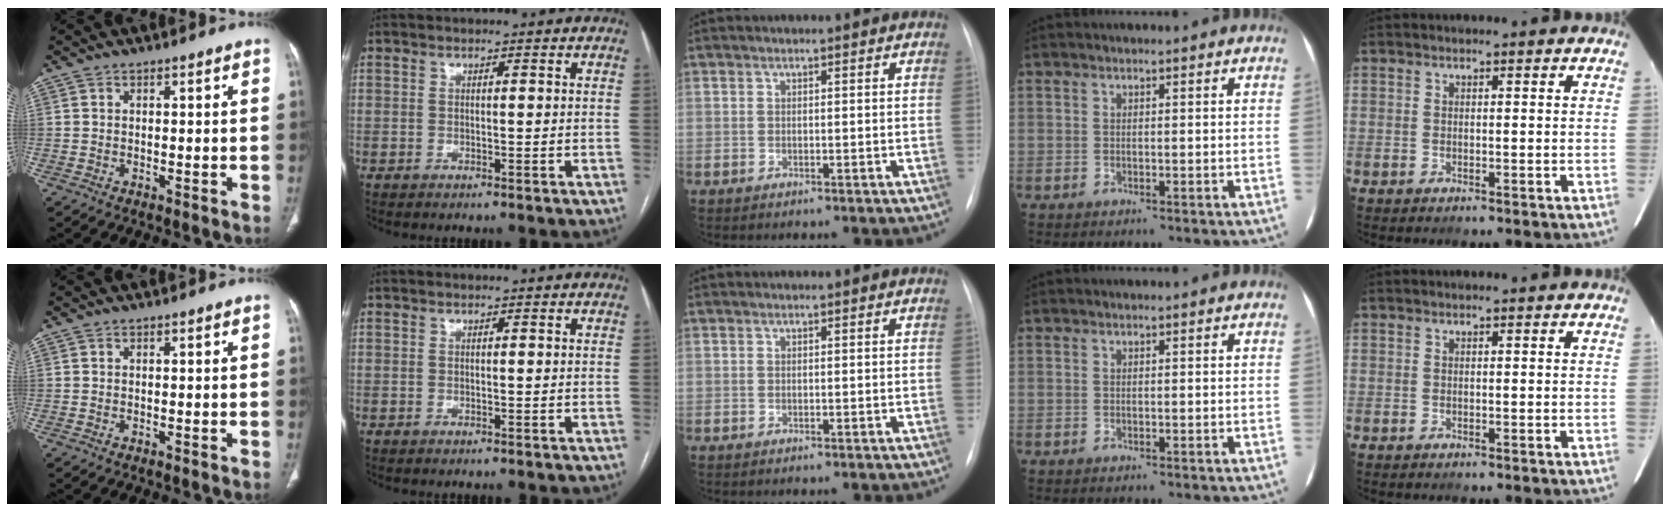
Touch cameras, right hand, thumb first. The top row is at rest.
{}